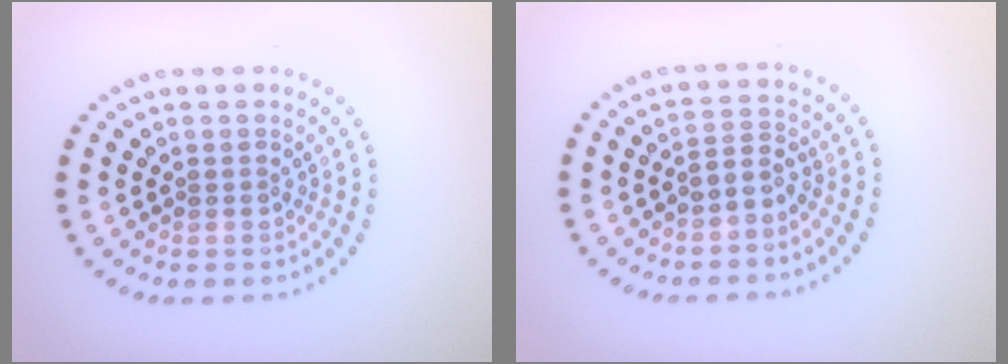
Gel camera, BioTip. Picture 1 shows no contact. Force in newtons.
{"total": 2.1, "press": 1.3, "slide": 1.6}